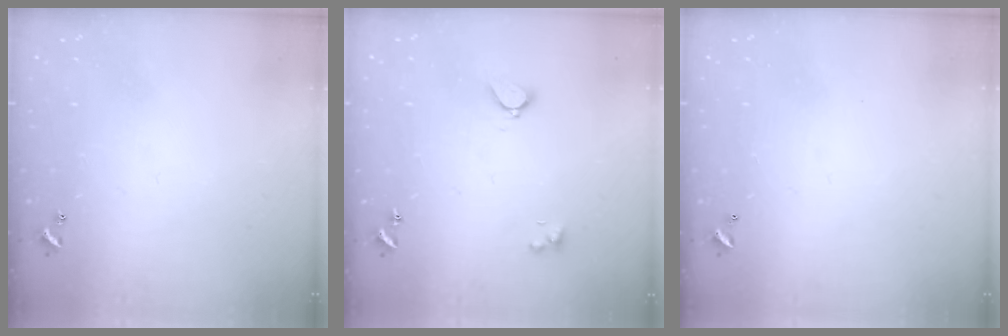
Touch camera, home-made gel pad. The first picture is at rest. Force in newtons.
{"total": 2.2, "press": 2.2, "slide": 0.3}
{"total": 2.8, "press": 2.8, "slide": 0.1}